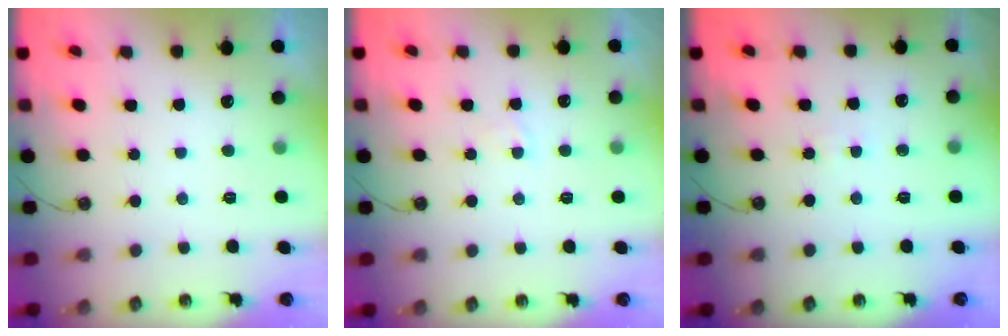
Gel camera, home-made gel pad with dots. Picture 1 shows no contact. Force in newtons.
{"total": 2.9, "press": 2.9, "slide": 0.4}
{"total": 2.8, "press": 2.8, "slide": 0.3}